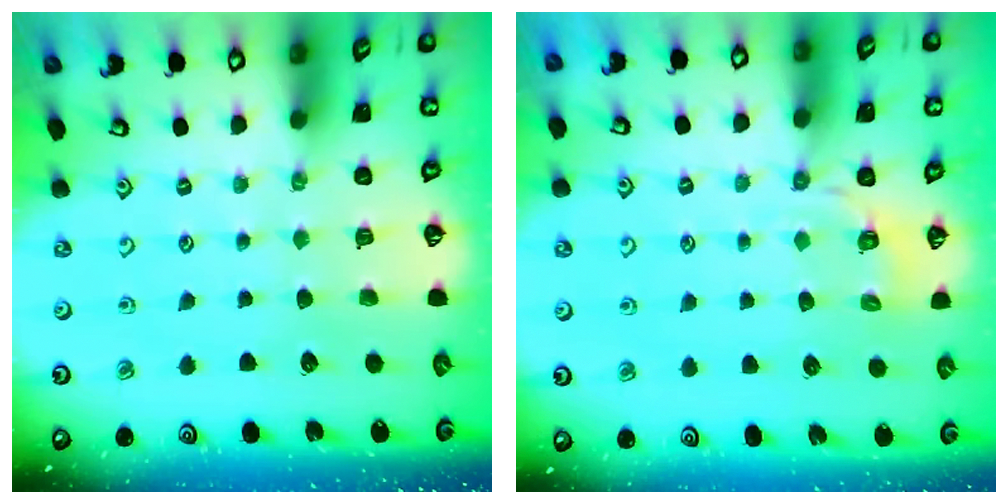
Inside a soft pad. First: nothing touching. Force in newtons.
{"total": 3.8, "press": 3.2, "slide": 2.1}